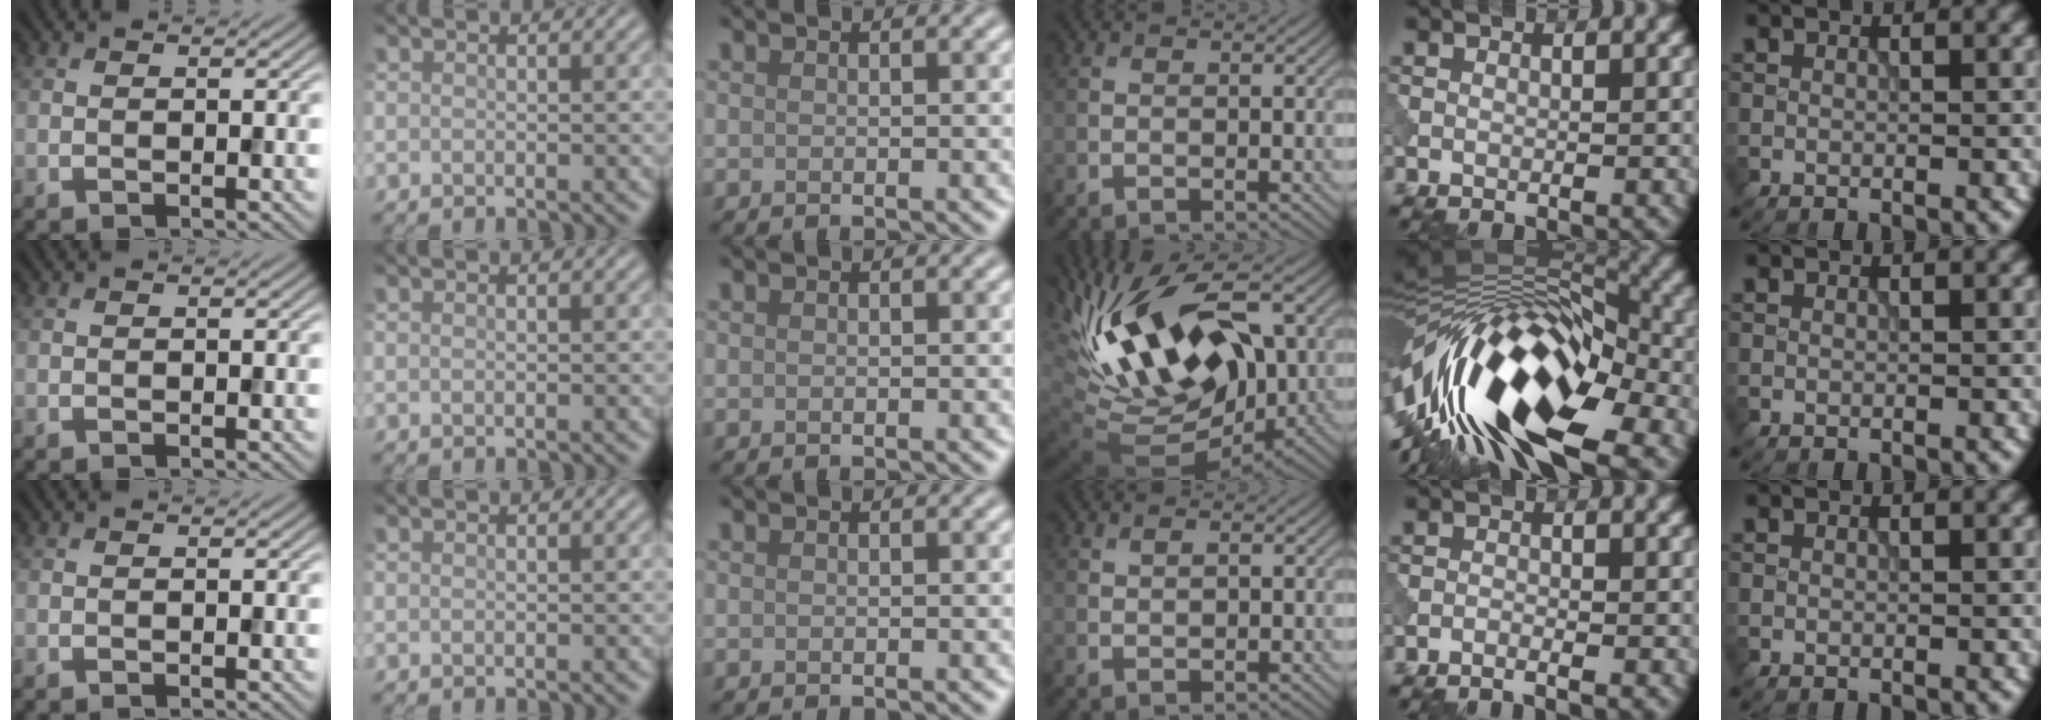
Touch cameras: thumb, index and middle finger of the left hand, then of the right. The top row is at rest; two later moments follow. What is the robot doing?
{"motion": "extract", "object": "peg toy"}